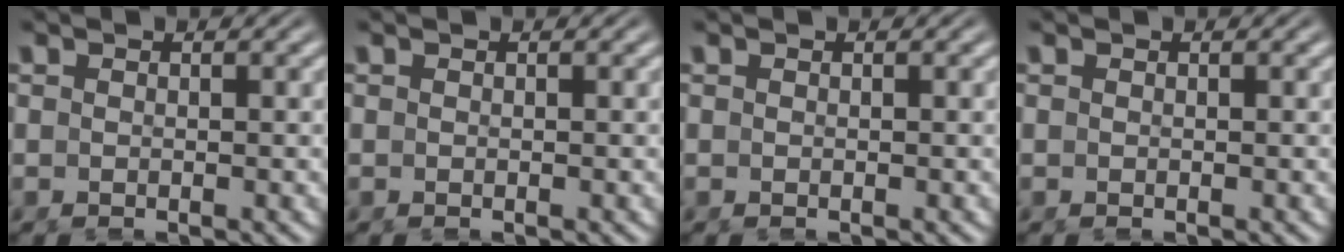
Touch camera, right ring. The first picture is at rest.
{"total": 0.0}
{"total": 0.0}
{"total": 0.0}